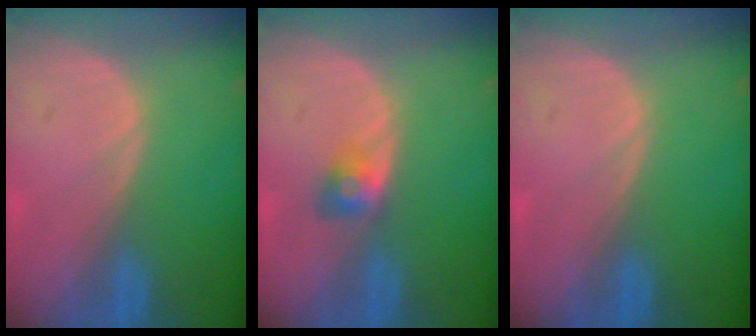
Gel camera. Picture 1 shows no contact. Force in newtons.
{"total": 2.8, "press": 2.6, "slide": 1.2}
{"total": 0.0}